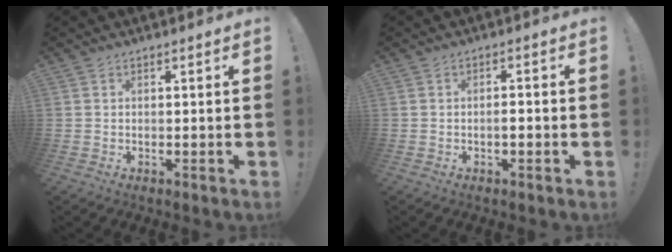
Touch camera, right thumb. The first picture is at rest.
{"total": 2.1, "force": [-1.0, 0.4, 1.9], "torque": [-0.032, 0.003, -0.017]}